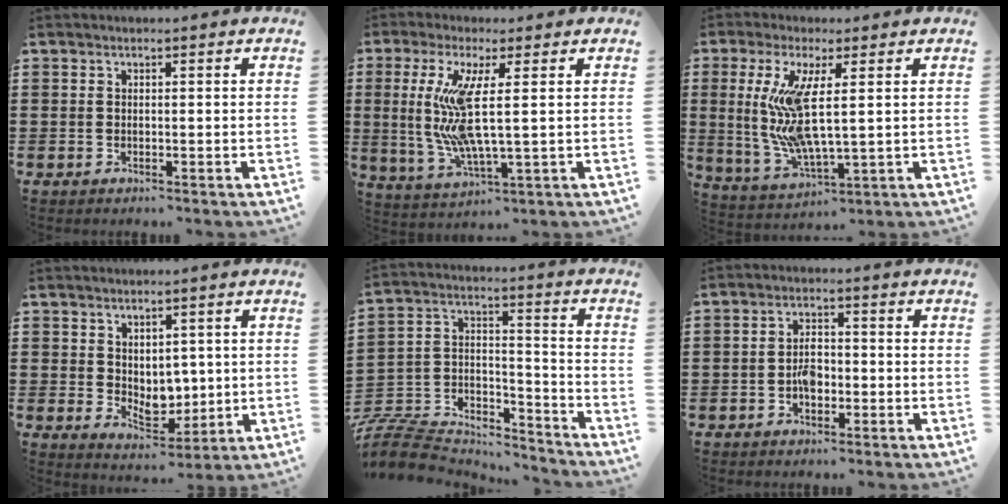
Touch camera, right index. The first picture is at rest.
{"total": 10.4, "force": [1.7, 1.6, 10.1], "torque": [-0.225, -0.023, 0.023]}
{"total": 10.5, "force": [2.1, 2.7, 9.9], "torque": [-0.224, -0.020, 0.034]}
{"total": 5.1, "force": [1.9, 3.9, 2.7], "torque": [-0.038, -0.007, 0.035]}
{"total": 9.0, "force": [-8.3, 2.7, 1.8], "torque": [-0.048, 0.012, -0.168]}
{"total": 3.3, "force": [-1.0, 1.8, 2.6], "torque": [-0.057, 0.003, -0.022]}